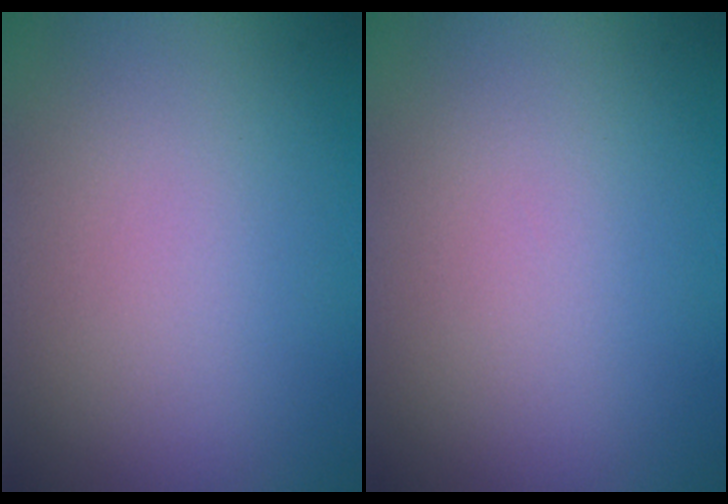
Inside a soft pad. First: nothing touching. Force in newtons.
{"total": 0.0}